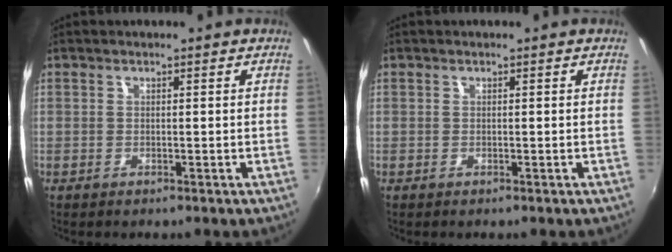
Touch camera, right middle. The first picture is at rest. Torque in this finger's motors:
{"motor_torque": [0.00, 0.00, 0.00, 0.00]}